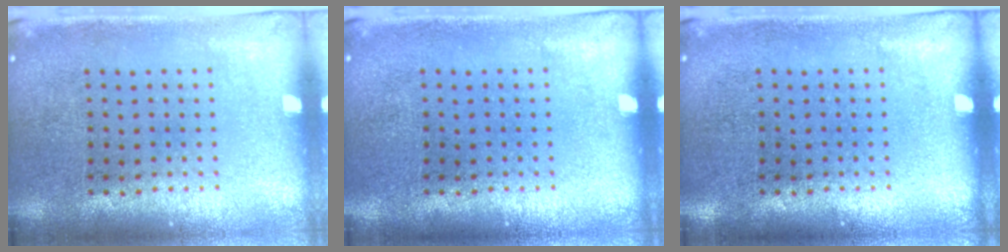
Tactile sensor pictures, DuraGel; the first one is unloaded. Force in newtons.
{"total": 0.0}
{"total": 0.0}